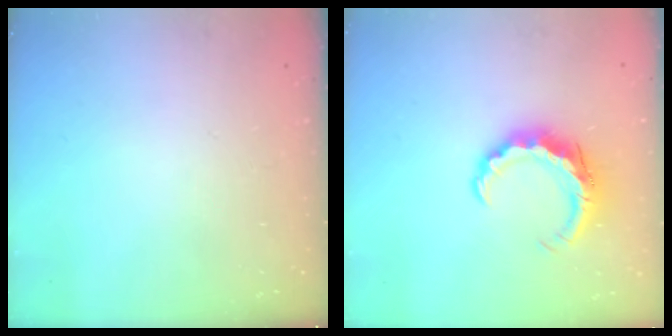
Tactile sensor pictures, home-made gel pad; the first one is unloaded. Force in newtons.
{"total": 8.0, "press": 8.0, "slide": 0.3}